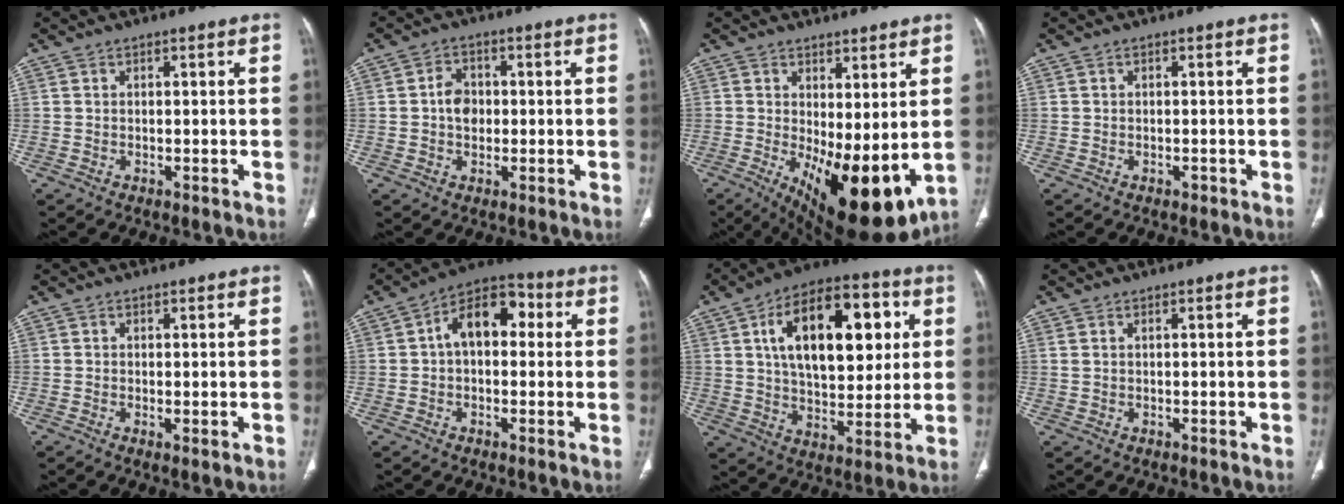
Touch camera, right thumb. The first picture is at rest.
{"total": 4.7, "force": [0.0, 3.6, 3.0], "torque": [-0.037, 0.009, -0.004]}
{"total": 15.3, "force": [-0.9, 6.2, 14.0], "torque": [-0.214, -0.032, 0.009]}
{"total": 0.6, "force": [-0.2, 0.4, 0.3], "torque": [-0.003, 0.002, -0.003]}
{"total": 0.8, "force": [0.0, 0.3, 0.8], "torque": [-0.016, -0.004, 0.002]}
{"total": 11.0, "force": [1.6, 6.9, 8.4], "torque": [-0.107, 0.038, 0.014]}
{"total": 22.7, "force": [6.2, 12.2, 18.1], "torque": [-0.247, -0.001, 0.095]}
{"total": 0.8, "force": [0.4, 0.3, 0.5], "torque": [-0.015, 0.010, 0.015]}